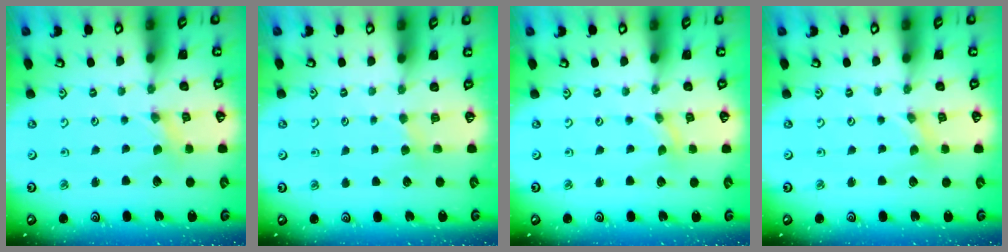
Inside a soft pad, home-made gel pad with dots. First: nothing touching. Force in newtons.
{"total": 3.2, "press": 3.2, "slide": 0.5}
{"total": 0.0}
{"total": 0.0}